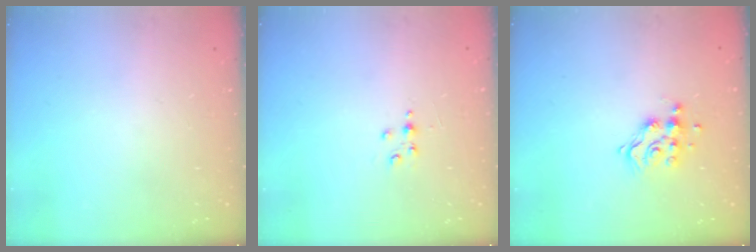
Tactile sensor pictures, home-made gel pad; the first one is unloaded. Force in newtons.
{"total": 3.9, "press": 3.8, "slide": 0.6}
{"total": 11.8, "press": 11.7, "slide": 1.0}